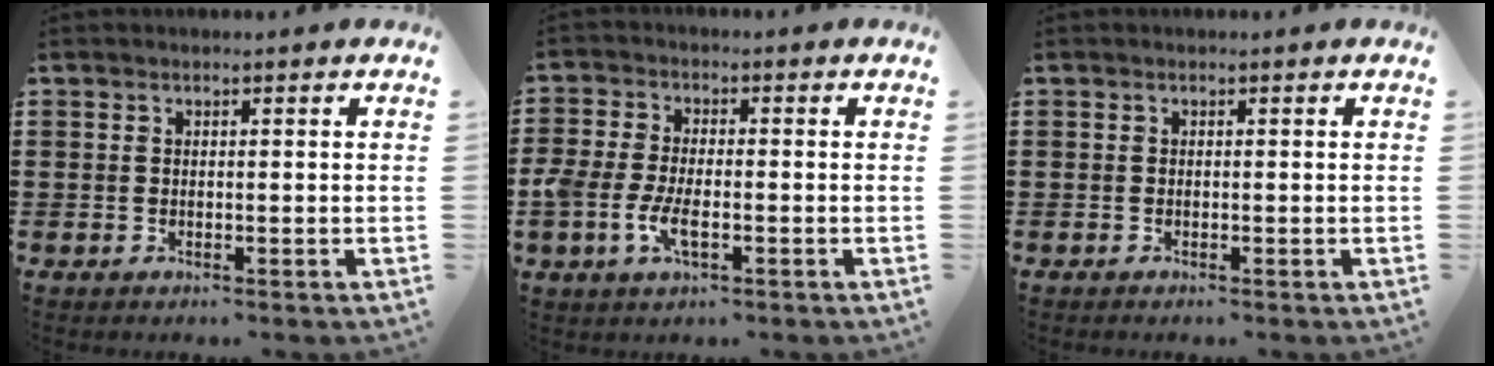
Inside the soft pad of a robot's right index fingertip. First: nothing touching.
{"total": 5.3, "force": [-1.6, 2.5, 4.4], "torque": [-0.111, -0.005, -0.038]}
{"total": 0.0}